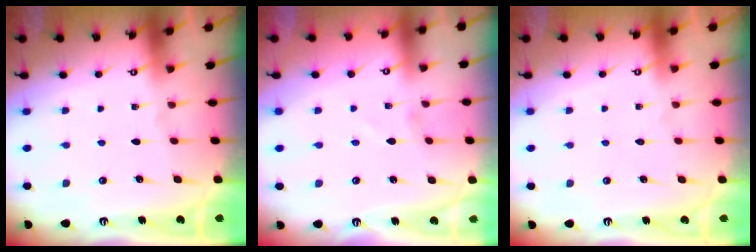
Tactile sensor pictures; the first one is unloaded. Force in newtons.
{"total": 1.5, "press": 1.5, "slide": 0.0}
{"total": 1.8, "press": 1.8, "slide": 0.1}